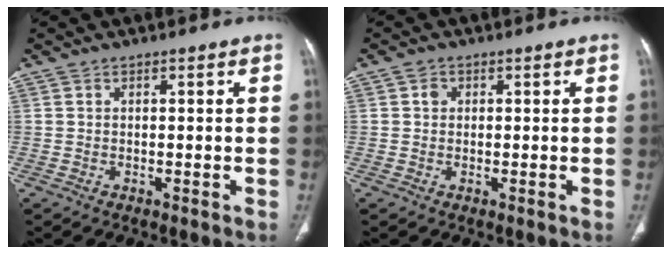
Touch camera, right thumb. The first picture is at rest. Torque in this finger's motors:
{"motor_torque": [0.12, 0.23, 0.19, 0.33, -0.02]}